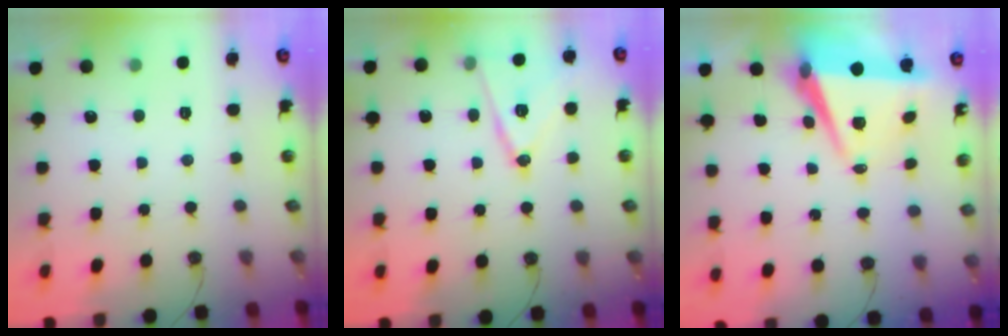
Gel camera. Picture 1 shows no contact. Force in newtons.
{"total": 14.1, "press": 13.7, "slide": 3.3}
{"total": 7.9, "press": 6.5, "slide": 4.4}